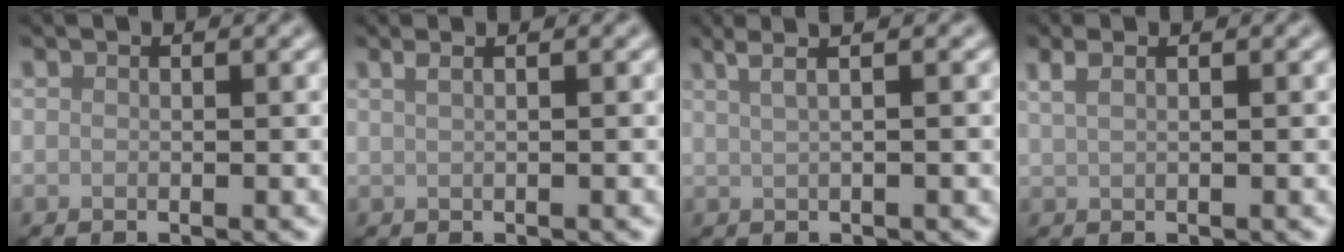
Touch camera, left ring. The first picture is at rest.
{"total": 2.6, "force": [1.3, 1.4, 1.8], "torque": [-0.008, 0.009, -0.008]}
{"total": 4.6, "force": [2.7, 1.9, 3.2], "torque": [-0.036, 0.026, 0.016]}
{"total": 1.7, "force": [1.0, 0.6, 1.2], "torque": [-0.022, 0.001, 0.018]}